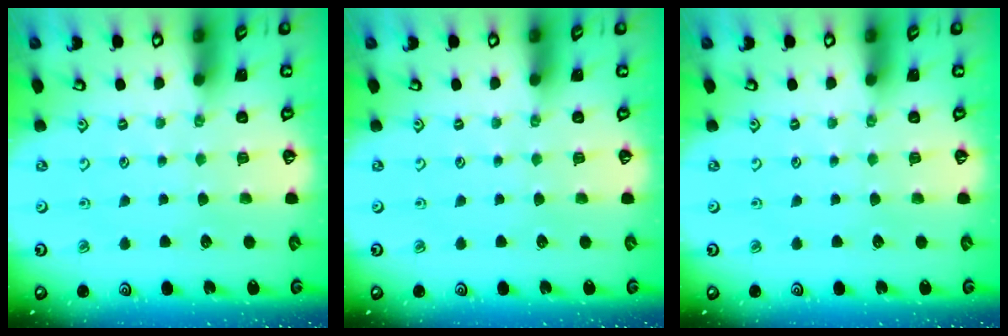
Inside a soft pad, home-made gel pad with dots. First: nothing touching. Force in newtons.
{"total": 0.0}
{"total": 0.0}